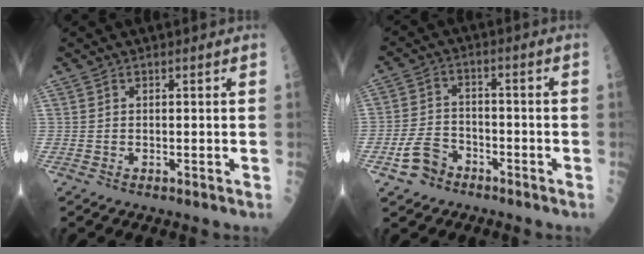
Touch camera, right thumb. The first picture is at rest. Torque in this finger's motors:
{"motor_torque": [0.59, -0.03, 0.22, -0.56, 0.04]}